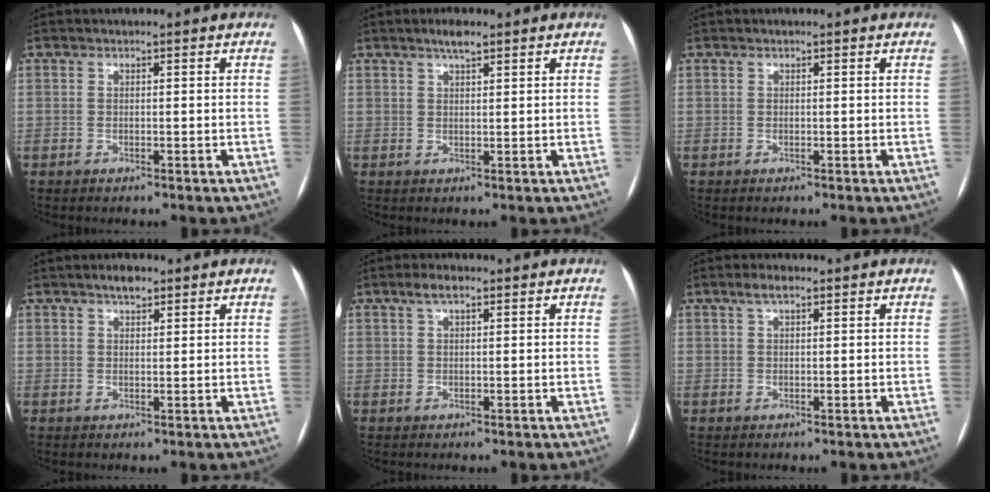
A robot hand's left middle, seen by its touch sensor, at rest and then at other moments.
{"total": 2.4, "force": [1.7, 0.4, 1.6], "torque": [-0.030, 0.005, 0.029]}
{"total": 0.0}
{"total": 2.3, "force": [1.7, 0.9, 1.3], "torque": [-0.023, 0.006, 0.026]}
{"total": 2.4, "force": [1.4, 0.7, 1.8], "torque": [-0.036, 0.015, 0.026]}
{"total": 2.1, "force": [1.3, 0.6, 1.6], "torque": [-0.032, 0.013, 0.025]}